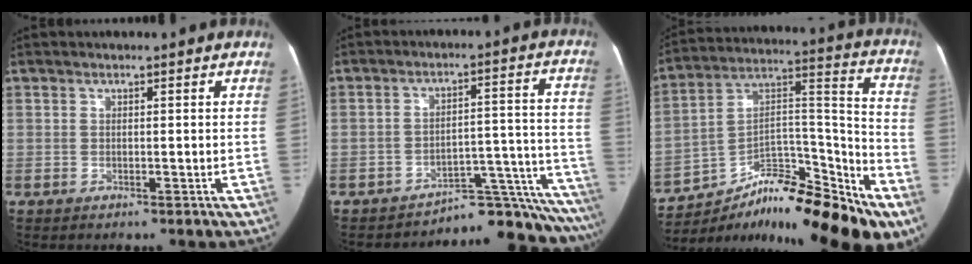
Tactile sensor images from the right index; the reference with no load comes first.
{"total": 14.4, "force": [-14.2, 2.1, 1.8], "torque": [0.018, 0.073, -0.183]}
{"total": 20.7, "force": [-14.4, 4.7, 14.1], "torque": [-0.191, 0.055, -0.222]}